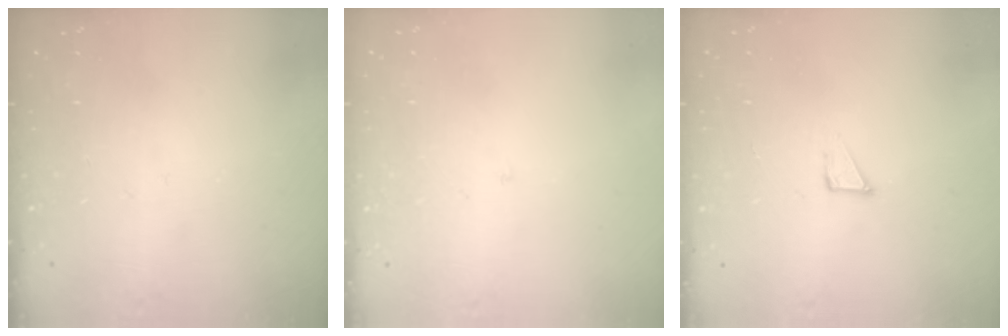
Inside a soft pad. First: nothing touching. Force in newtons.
{"total": 2.0, "press": 2.0, "slide": 0.2}
{"total": 2.3, "press": 2.3, "slide": 0.1}